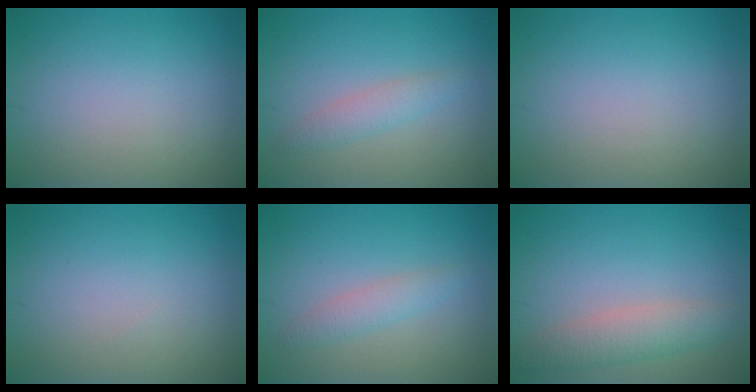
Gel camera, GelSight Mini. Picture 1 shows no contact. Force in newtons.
{"total": 1.8, "press": 1.8, "slide": 0.0}
{"total": 0.0}
{"total": 0.0}
{"total": 1.8, "press": 1.8, "slide": 0.0}
{"total": 3.2, "press": 3.2, "slide": 0.0}